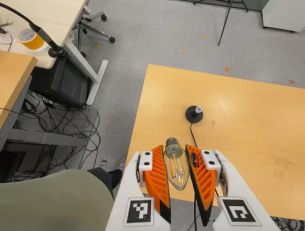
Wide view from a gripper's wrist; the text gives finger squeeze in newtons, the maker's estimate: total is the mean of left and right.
{"total": 17.9, "left": 19.2, "right": 16.7}